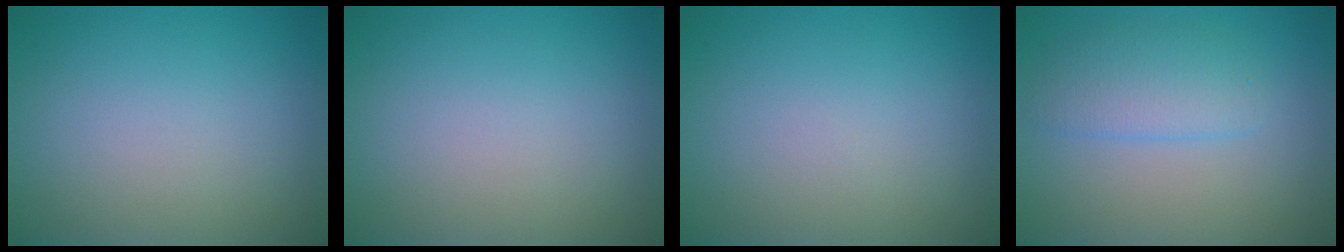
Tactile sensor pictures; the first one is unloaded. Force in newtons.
{"total": 0.0}
{"total": 0.0}
{"total": 2.8, "press": 2.8, "slide": 0.1}